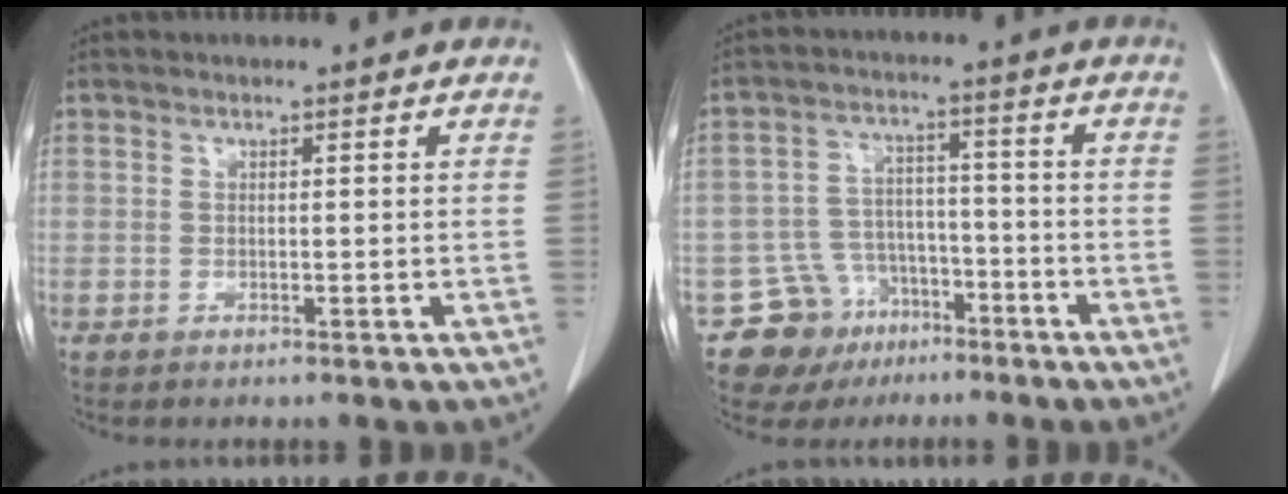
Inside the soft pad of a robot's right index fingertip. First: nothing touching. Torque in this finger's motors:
{"motor_torque": [-0.71, -0.21, -1.05, -0.21]}